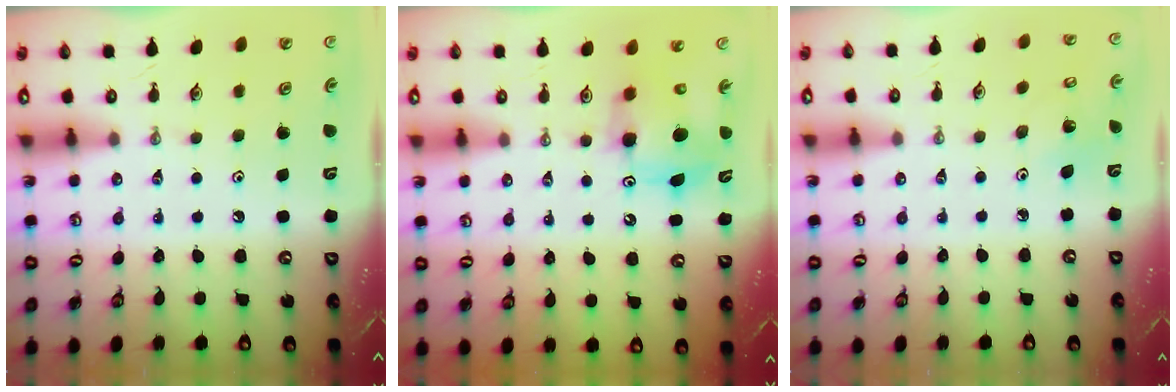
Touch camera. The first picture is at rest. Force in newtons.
{"total": 7.9, "press": 7.9, "slide": 0.2}
{"total": 4.1, "press": 4.1, "slide": 0.4}